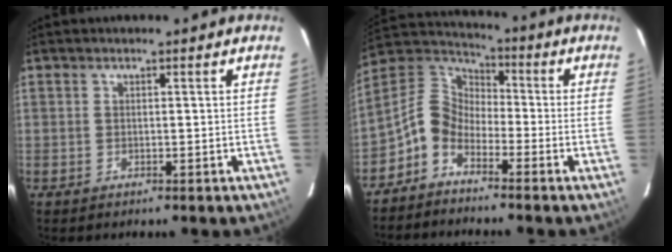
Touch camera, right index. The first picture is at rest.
{"total": 8.6, "force": [-4.6, 5.7, 4.5], "torque": [-0.098, 0.026, -0.111]}